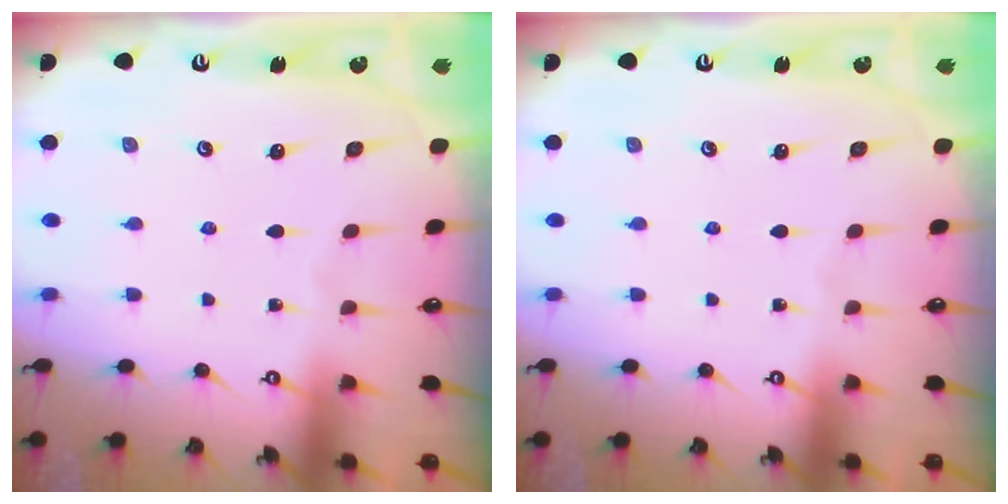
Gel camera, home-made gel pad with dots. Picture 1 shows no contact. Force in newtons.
{"total": 0.0}